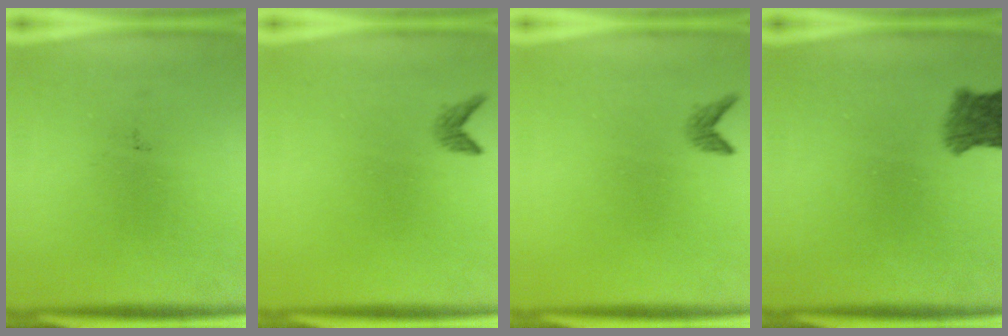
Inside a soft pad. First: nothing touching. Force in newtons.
{"total": 1.1}
{"total": 1.1}
{"total": 4.1}